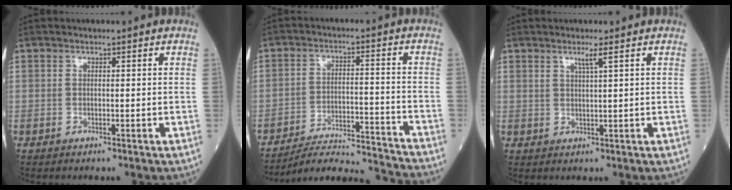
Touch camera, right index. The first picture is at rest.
{"total": 13.0, "force": [-12.8, -1.3, 1.7], "torque": [-0.019, 0.009, -0.196]}
{"total": 2.0, "force": [1.3, -0.3, 1.5], "torque": [-0.034, -0.002, 0.028]}